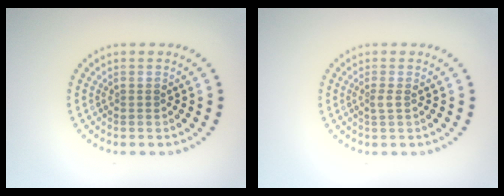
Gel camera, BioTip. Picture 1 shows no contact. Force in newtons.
{"total": 0.9, "press": 0.7, "slide": 0.6}